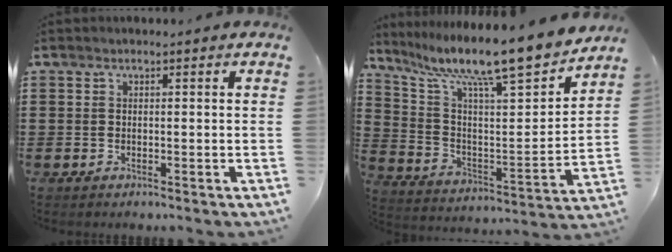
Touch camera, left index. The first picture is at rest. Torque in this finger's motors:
{"motor_torque": [0.60, -0.39, 0.64, 0.21]}